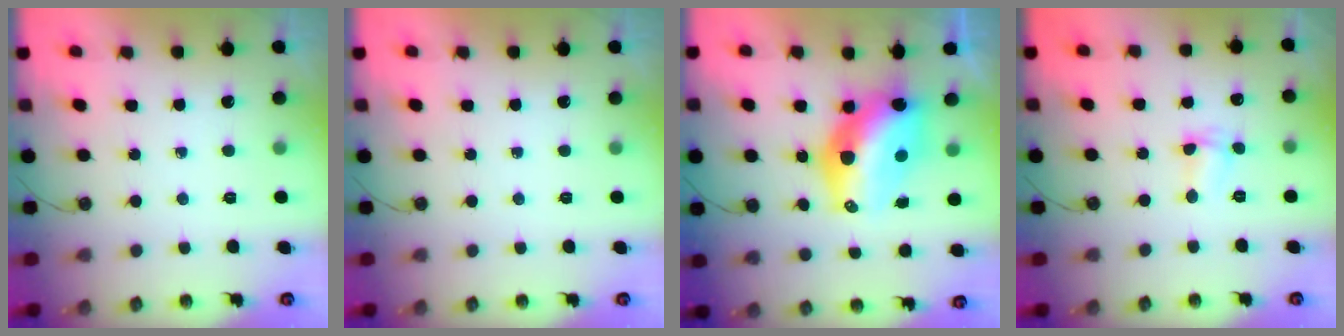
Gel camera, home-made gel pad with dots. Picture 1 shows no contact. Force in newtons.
{"total": 0.0}
{"total": 15.0, "press": 14.4, "slide": 4.4}
{"total": 2.5, "press": 2.5, "slide": 0.5}